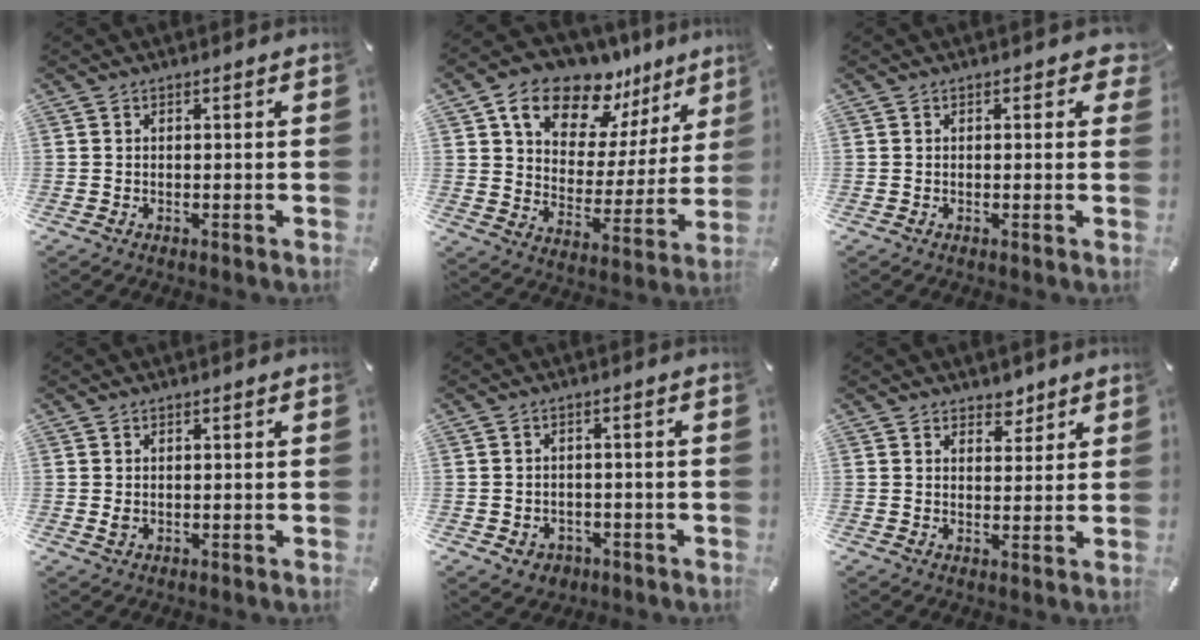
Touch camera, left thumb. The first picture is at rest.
{"total": 15.2, "force": [11.9, 8.1, 4.8], "torque": [-0.087, -0.091, 0.216]}
{"total": 1.3, "force": [0.4, 1.0, 0.7], "torque": [-0.001, -0.001, 0.002]}
{"total": 1.0, "force": [0.3, 0.8, 0.5], "torque": [-0.004, -0.001, 0.004]}
{"total": 3.6, "force": [-1.3, 3.2, 1.1], "torque": [-0.008, 0.005, -0.024]}
{"total": 4.1, "force": [3.2, 2.5, 0.4], "torque": [0.014, -0.020, 0.053]}